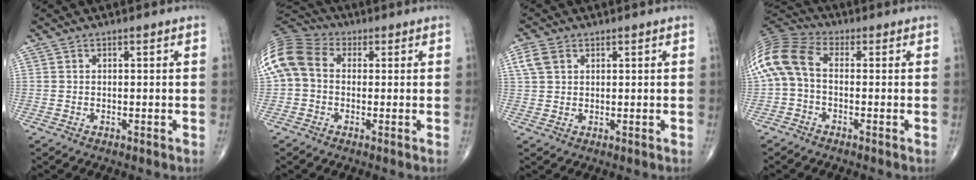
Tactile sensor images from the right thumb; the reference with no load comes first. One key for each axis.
{"total": 12.7, "fx": 1.0, "fy": 9.9, "fz": 8.0, "tx": -0.178, "ty": 0.035, "tz": 0.007}
{"total": 3.8, "fx": 1.6, "fy": 2.7, "fz": 2.1, "tx": -0.044, "ty": 0.006, "tz": 0.036}
{"total": 12.1, "fx": -0.4, "fy": 7.4, "fz": 9.5, "tx": -0.206, "ty": 0.031, "tz": -0.021}